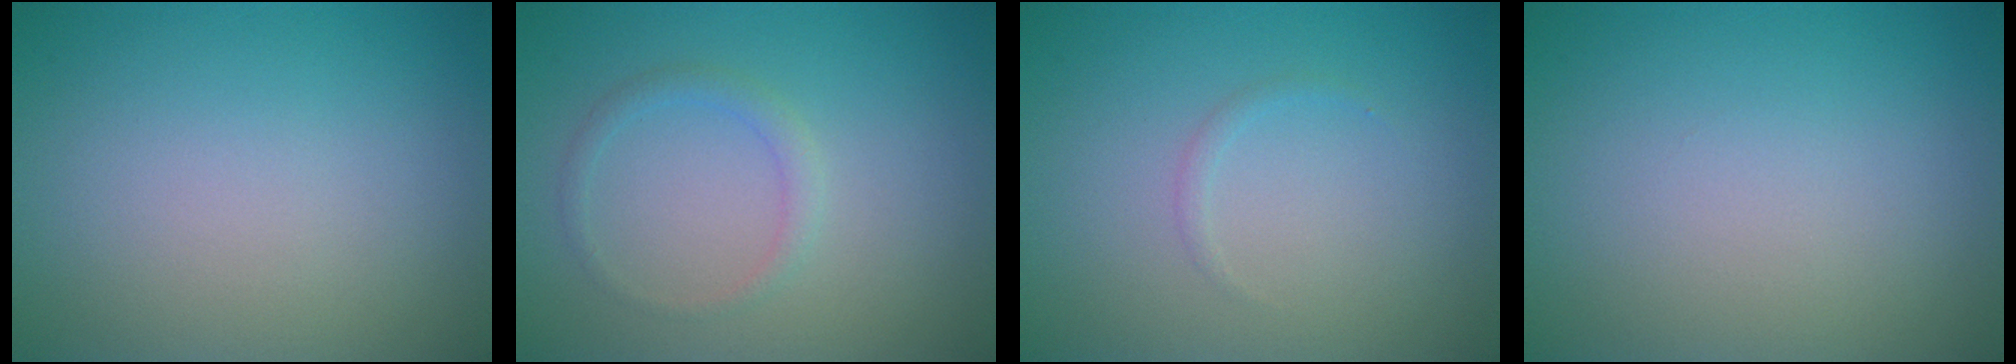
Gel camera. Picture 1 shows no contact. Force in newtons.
{"total": 1.2, "press": 1.2, "slide": 0.0}
{"total": 0.5, "press": 0.5, "slide": 0.1}
{"total": 0.0}